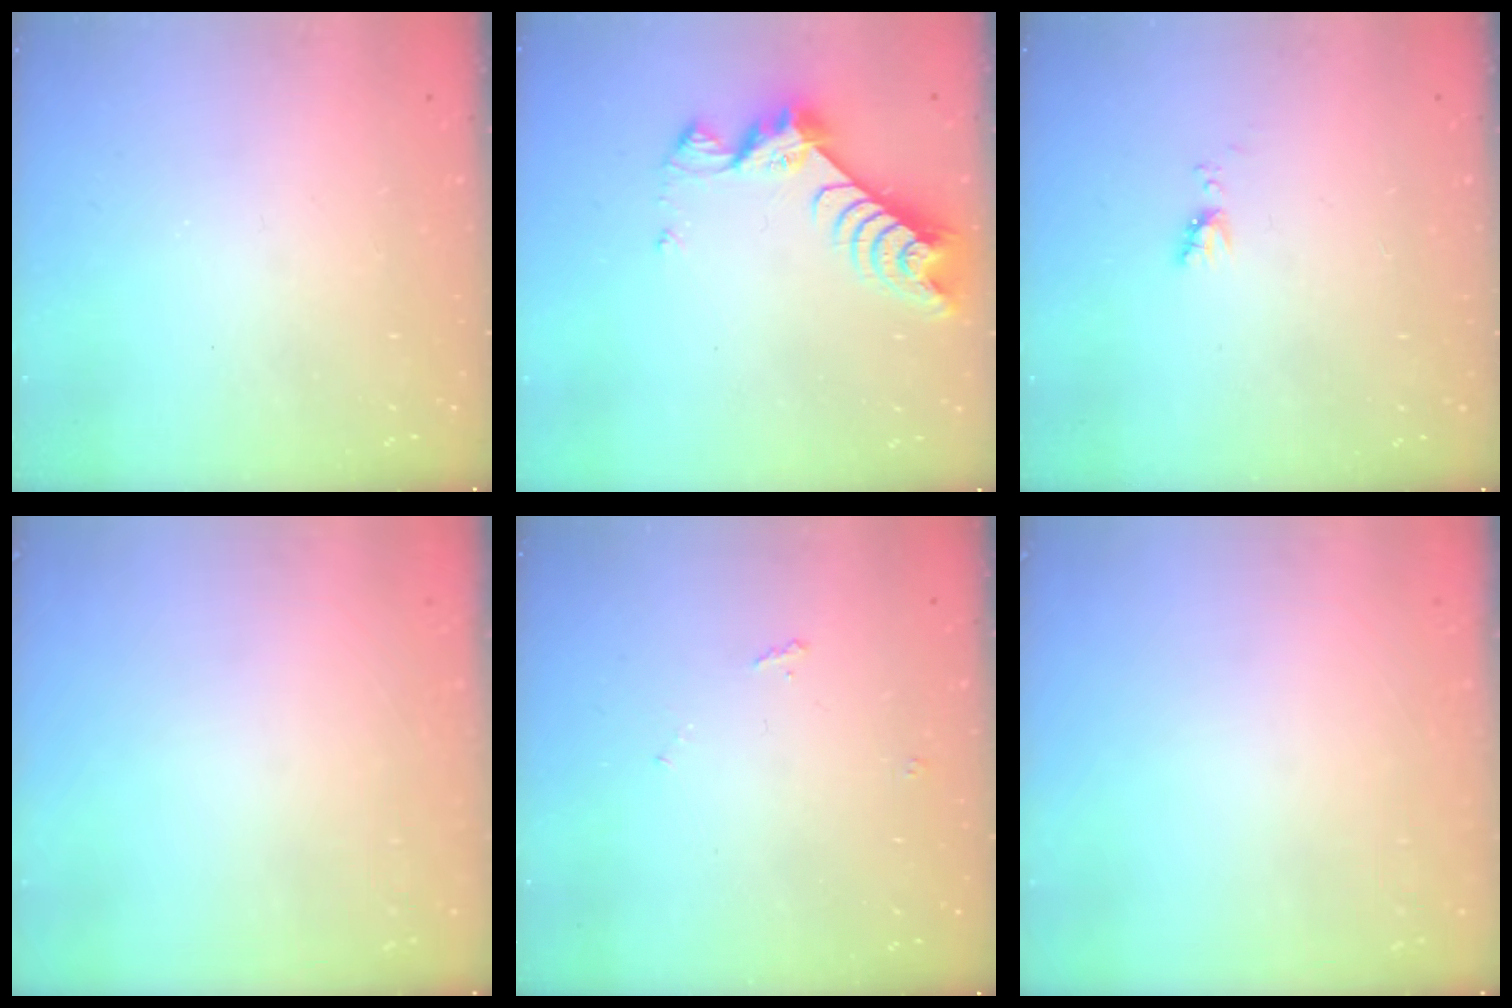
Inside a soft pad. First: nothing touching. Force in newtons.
{"total": 8.1, "press": 8.1, "slide": 0.8}
{"total": 3.7, "press": 3.6, "slide": 0.7}
{"total": 0.0}
{"total": 4.7, "press": 4.7, "slide": 0.6}
{"total": 0.0}